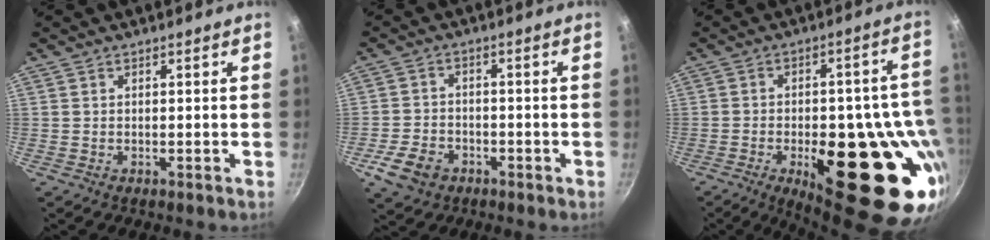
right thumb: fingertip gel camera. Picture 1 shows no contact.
{"total": 7.2, "force": [-3.5, 5.2, 3.6], "torque": [-0.064, 0.023, -0.062]}
{"total": 27.2, "force": [-9.4, 11.1, 23.0], "torque": [-0.237, 0.010, -0.116]}